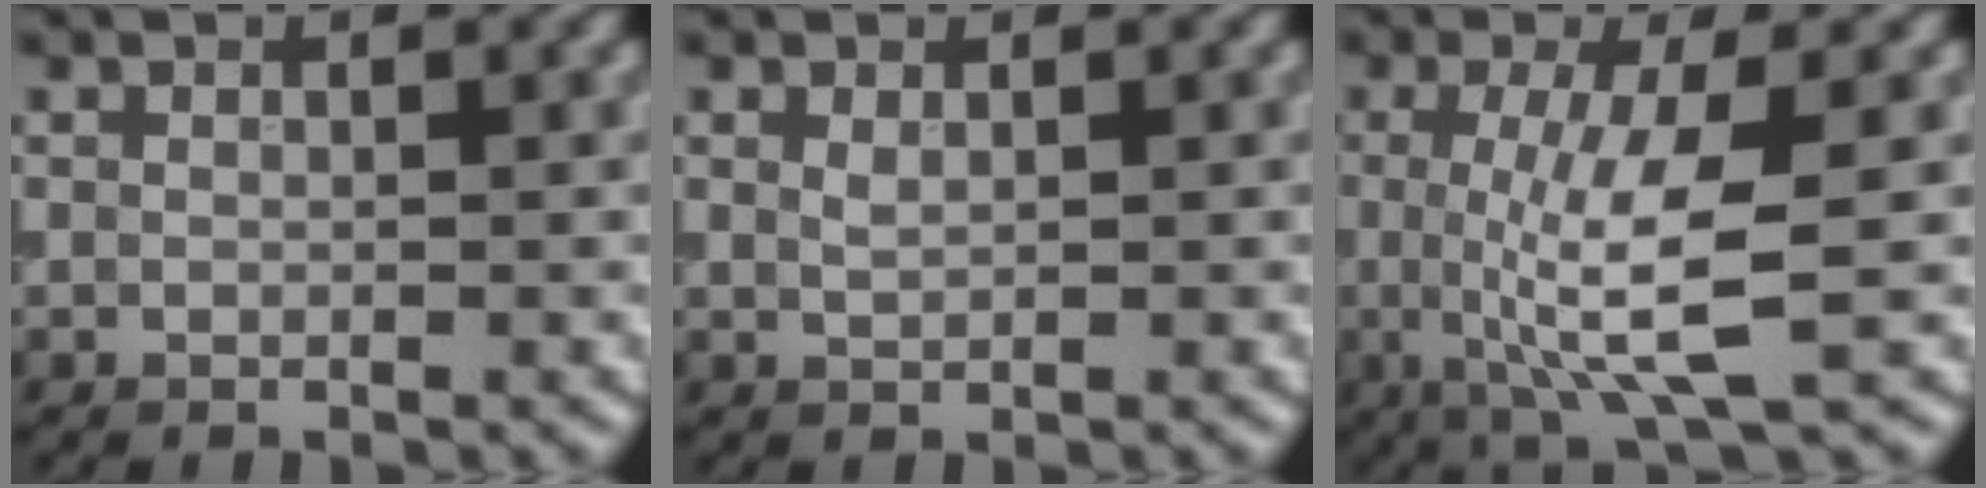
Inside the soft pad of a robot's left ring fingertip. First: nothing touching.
{"total": 0.7, "force": [0.4, 0.3, 0.6], "torque": [-0.013, 0.000, 0.010]}
{"total": 7.0, "force": [-0.2, 1.8, 6.8], "torque": [-0.119, -0.005, -0.005]}